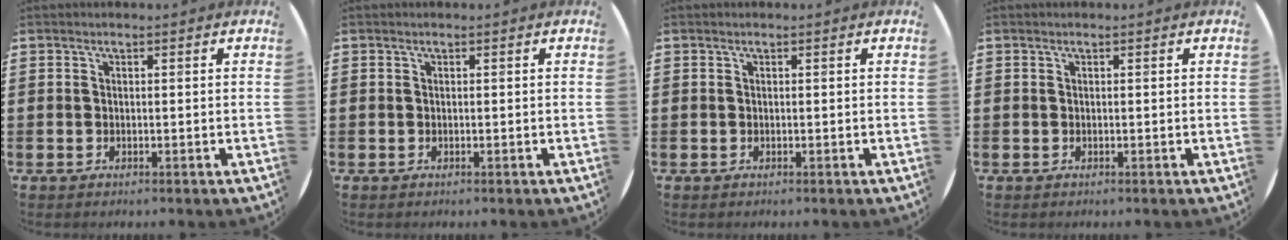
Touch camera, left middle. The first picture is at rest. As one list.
[{"total": 0.0}, {"total": 0.0}, {"total": 0.0}]